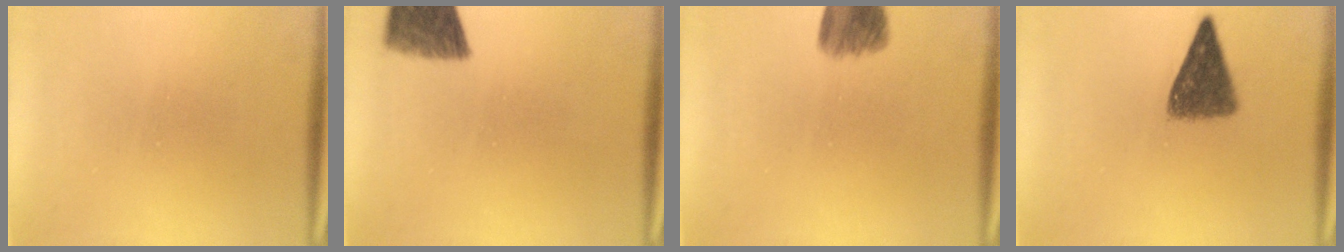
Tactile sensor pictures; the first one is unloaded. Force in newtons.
{"total": 7.4}
{"total": 6.4}
{"total": 6.8}